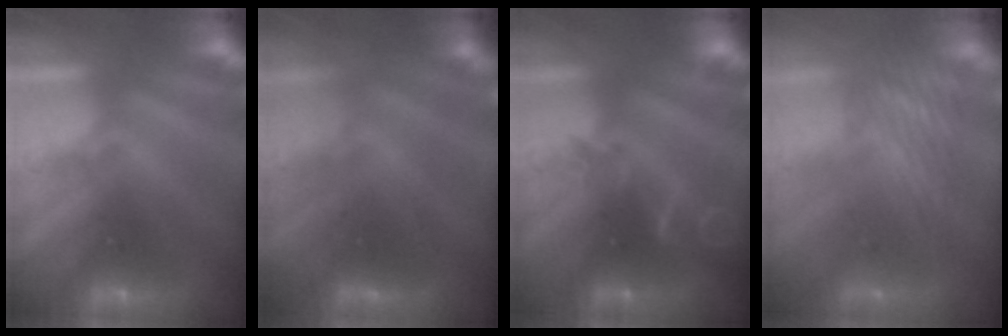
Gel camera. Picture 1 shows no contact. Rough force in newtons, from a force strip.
{"total": 4.9}
{"total": 2.1}
{"total": 2.9}